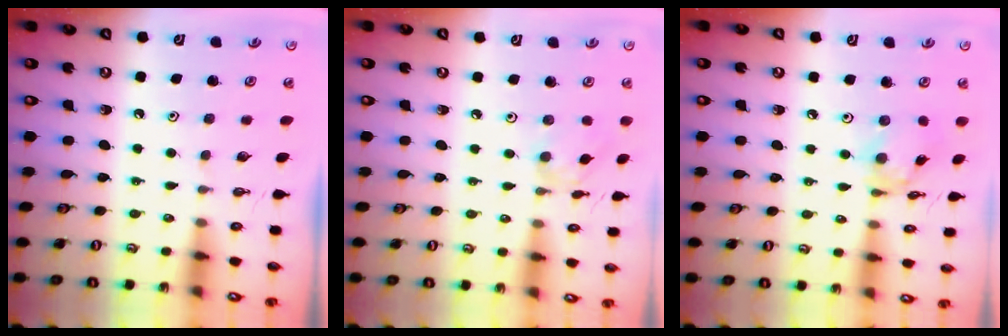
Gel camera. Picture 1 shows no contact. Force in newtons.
{"total": 2.9, "press": 2.9, "slide": 0.2}
{"total": 6.6, "press": 6.6, "slide": 0.4}